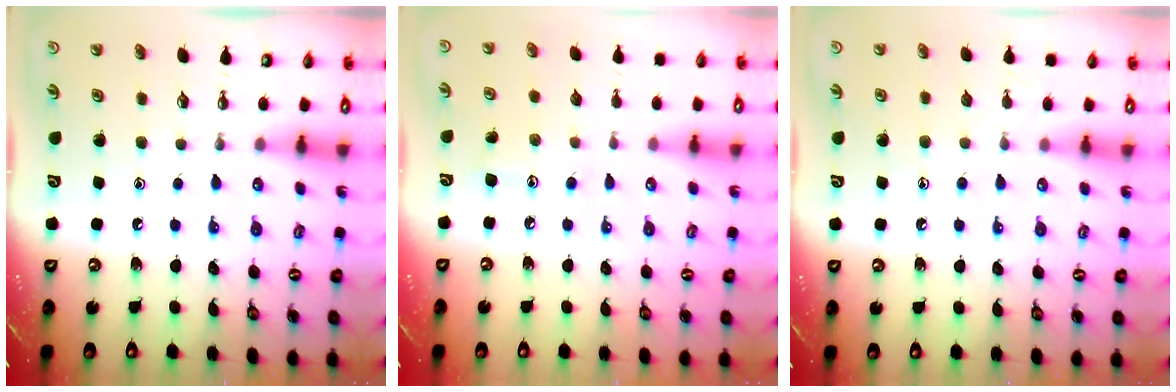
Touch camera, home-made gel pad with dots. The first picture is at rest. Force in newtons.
{"total": 6.1, "press": 6.1, "slide": 0.3}
{"total": 6.4, "press": 6.4, "slide": 0.7}